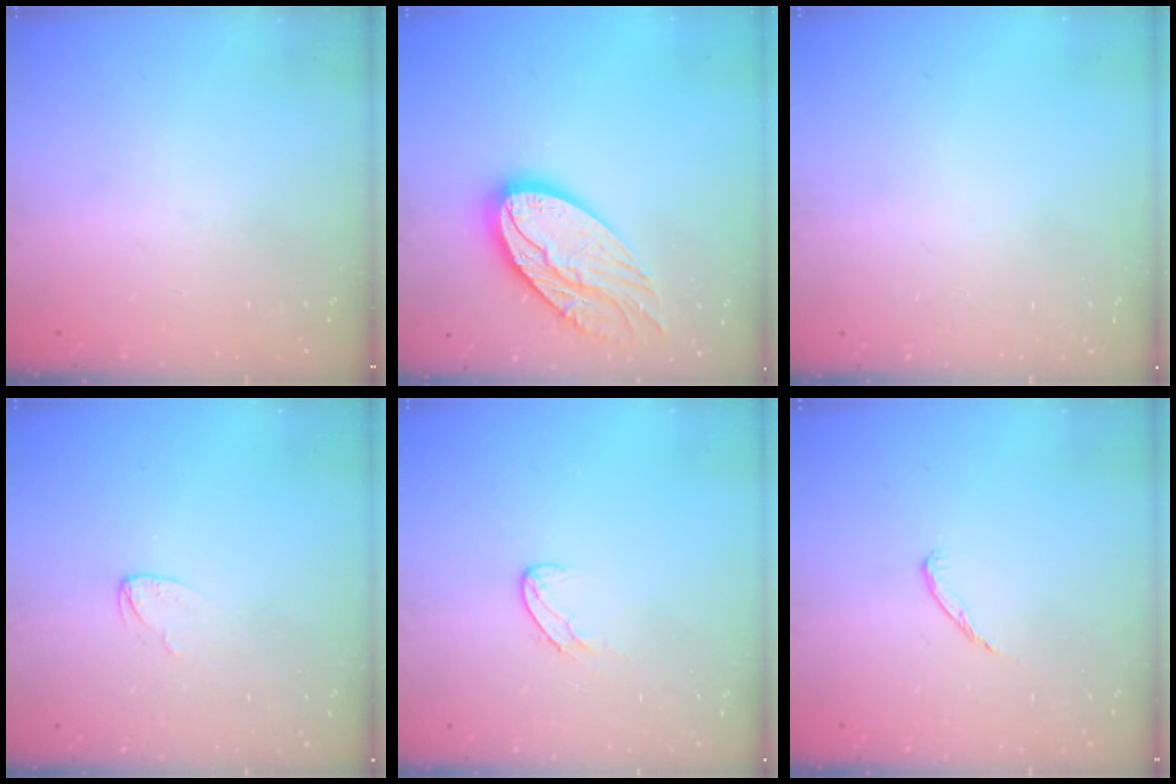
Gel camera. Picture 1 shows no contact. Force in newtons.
{"total": 19.0, "press": 18.9, "slide": 1.5}
{"total": 0.0}
{"total": 3.0, "press": 3.0, "slide": 0.3}
{"total": 6.4, "press": 6.3, "slide": 0.6}
{"total": 3.6, "press": 3.6, "slide": 0.3}